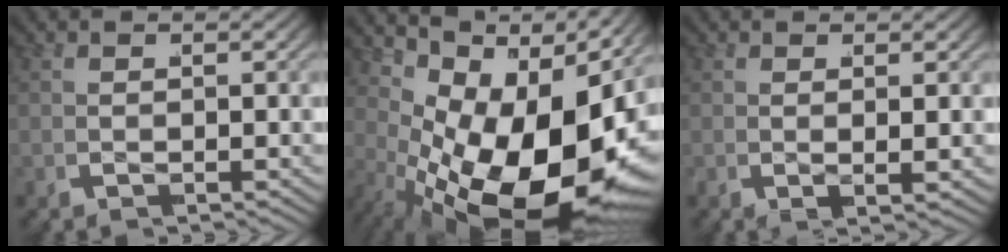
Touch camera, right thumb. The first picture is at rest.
{"total": 20.5, "force": [-1.3, 12.0, 16.6], "torque": [-0.284, -0.030, 0.006]}
{"total": 0.8, "force": [0.3, 0.2, 0.7], "torque": [-0.015, -0.003, 0.005]}